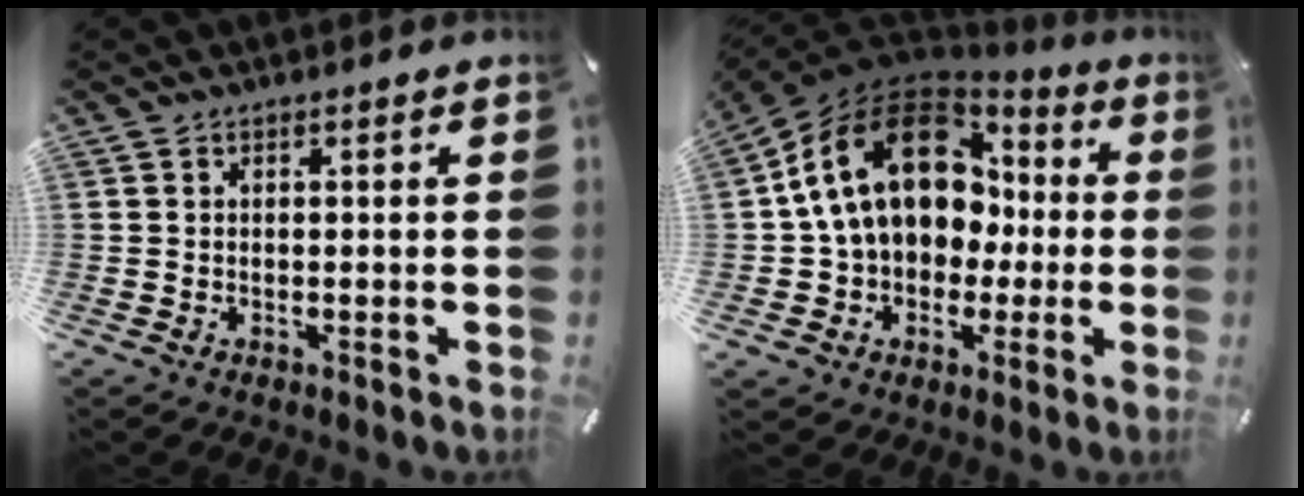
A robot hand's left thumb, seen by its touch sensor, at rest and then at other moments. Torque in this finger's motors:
{"motor_torque": [2.39, 2.62, 2.77, 0.00, 0.37]}